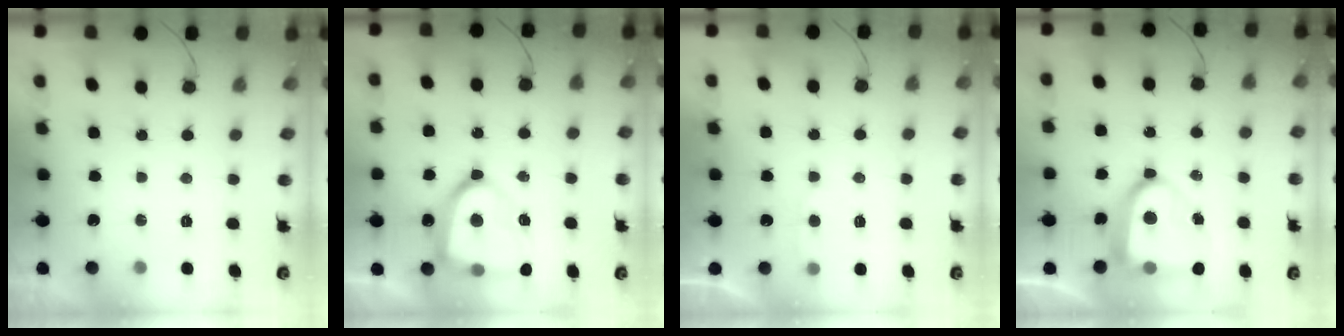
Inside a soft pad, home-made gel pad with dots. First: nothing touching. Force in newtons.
{"total": 19.3, "press": 19.2, "slide": 1.6}
{"total": 2.7, "press": 2.7, "slide": 0.3}
{"total": 14.6, "press": 14.6, "slide": 1.1}